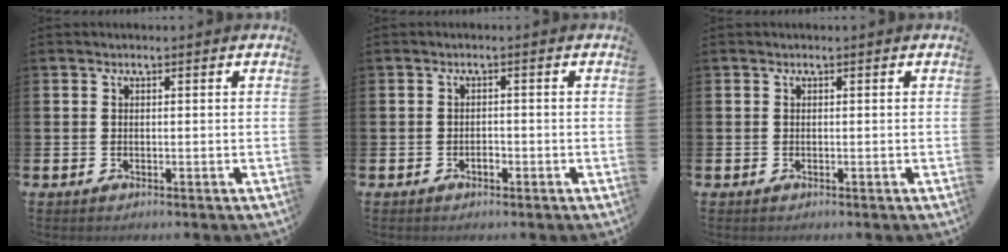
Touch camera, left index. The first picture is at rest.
{"total": 1.0, "force": [-0.5, 0.6, 0.6], "torque": [0.004, -0.008, -0.012]}
{"total": 0.0}